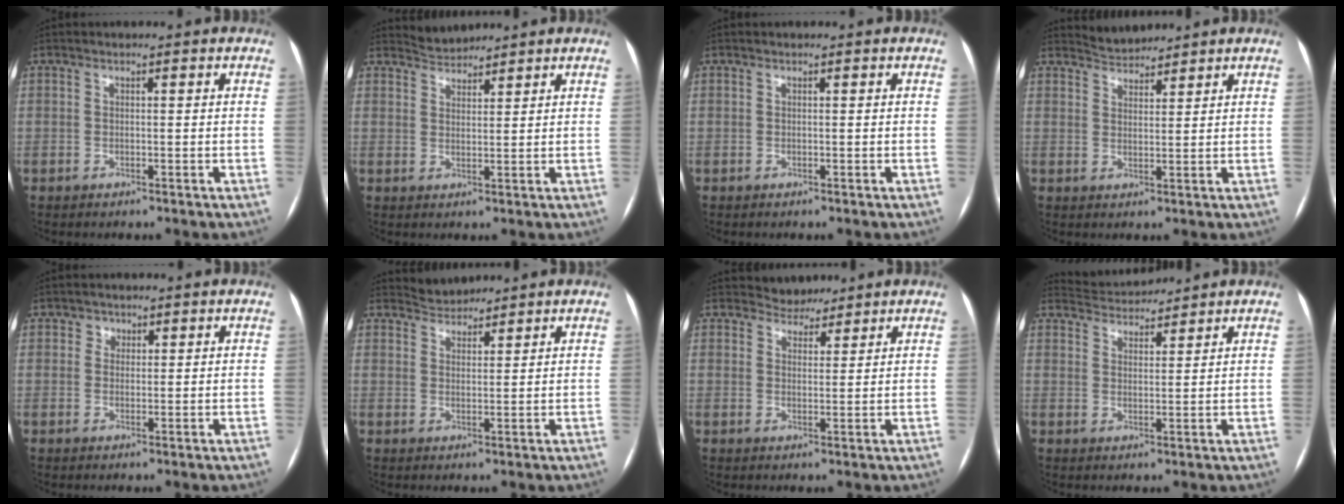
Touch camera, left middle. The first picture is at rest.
{"total": 2.7, "force": [2.6, 0.1, -0.7], "torque": [0.005, 0.008, 0.055]}
{"total": 0.0}
{"total": 3.1, "force": [3.0, 0.2, -0.6], "torque": [0.005, 0.009, 0.059]}
{"total": 1.6, "force": [0.8, 1.4, 0.1], "torque": [0.006, -0.001, 0.008]}
{"total": 2.9, "force": [2.8, 0.3, -0.7], "torque": [0.006, 0.011, 0.056]}
{"total": 3.3, "force": [3.0, 1.2, -0.4], "torque": [0.006, 0.005, 0.048]}
{"total": 4.9, "force": [4.9, 0.2, -0.4], "torque": [-0.006, 0.017, 0.085]}